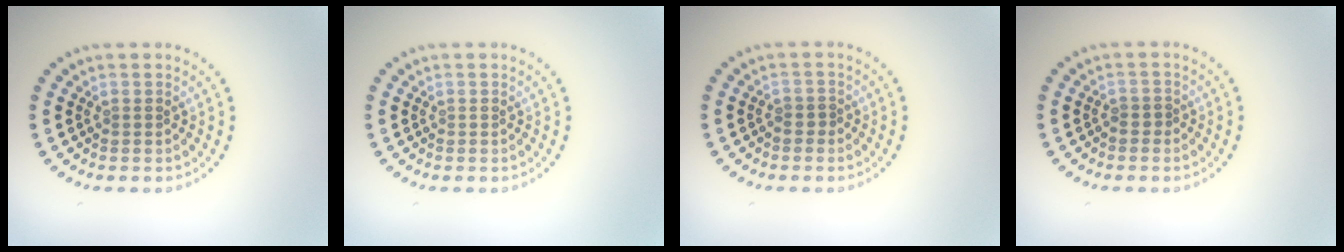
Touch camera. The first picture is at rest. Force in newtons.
{"total": 0.0}
{"total": 0.7, "press": 0.4, "slide": 0.6}
{"total": 0.7, "press": 0.4, "slide": 0.6}